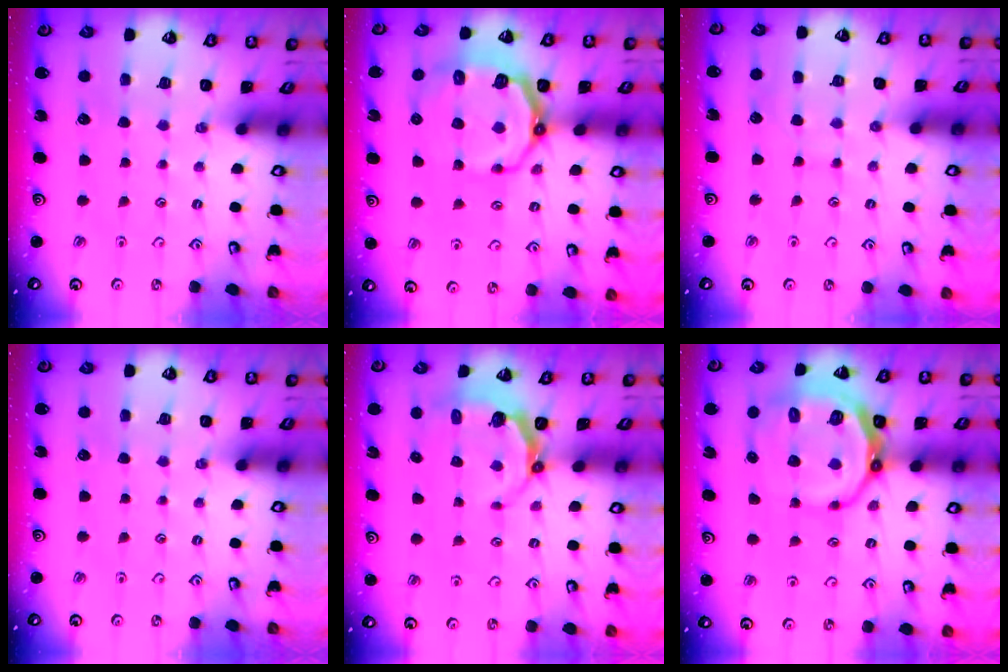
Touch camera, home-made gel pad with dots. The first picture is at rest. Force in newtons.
{"total": 13.3, "press": 12.7, "slide": 3.9}
{"total": 6.3, "press": 6.3, "slide": 0.2}
{"total": 0.0}
{"total": 5.2, "press": 4.3, "slide": 2.9}
{"total": 16.4, "press": 15.9, "slide": 3.8}